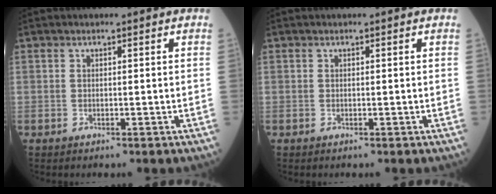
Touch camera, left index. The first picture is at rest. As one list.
[{"total": 0.0}]